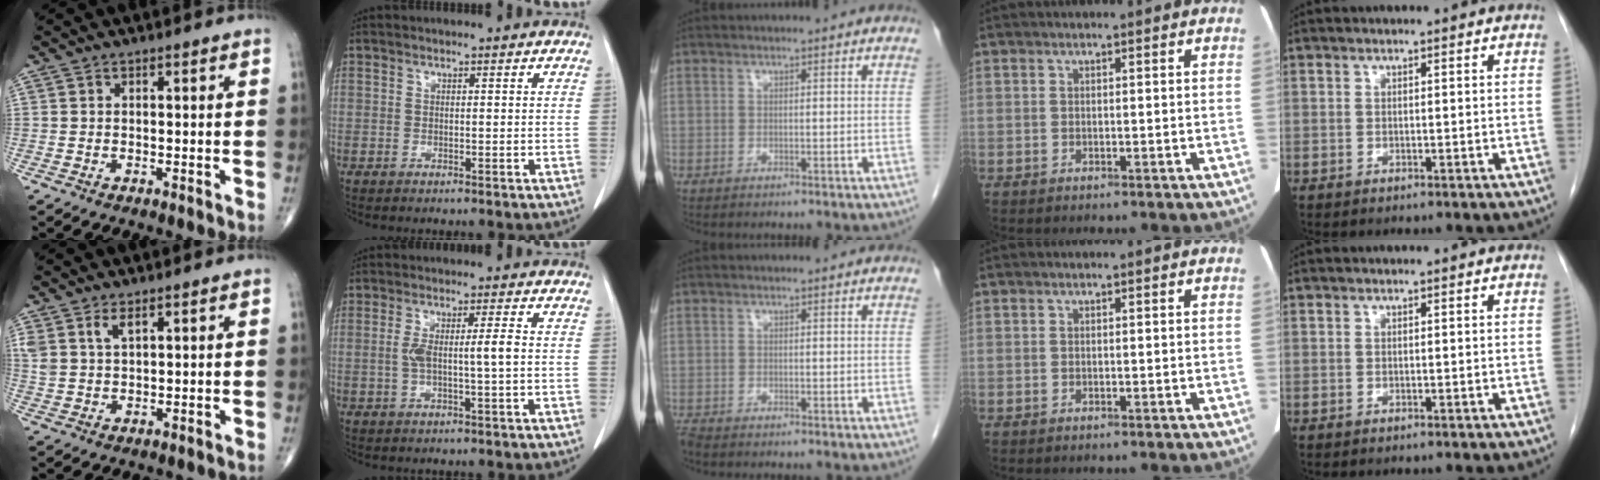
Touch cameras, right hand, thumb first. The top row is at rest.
{"thumb": {"total": 3.8, "force": [2.3, 1.7, 2.5], "torque": [-0.051, -0.006, 0.050]}, "index": {"total": 4.4, "force": [-0.1, -0.1, 4.4], "torque": [-0.086, 0.010, 0.003]}, "middle": {"total": 0.9, "force": [-0.9, 0.0, 0.2], "torque": [-0.013, -0.006, -0.019]}}